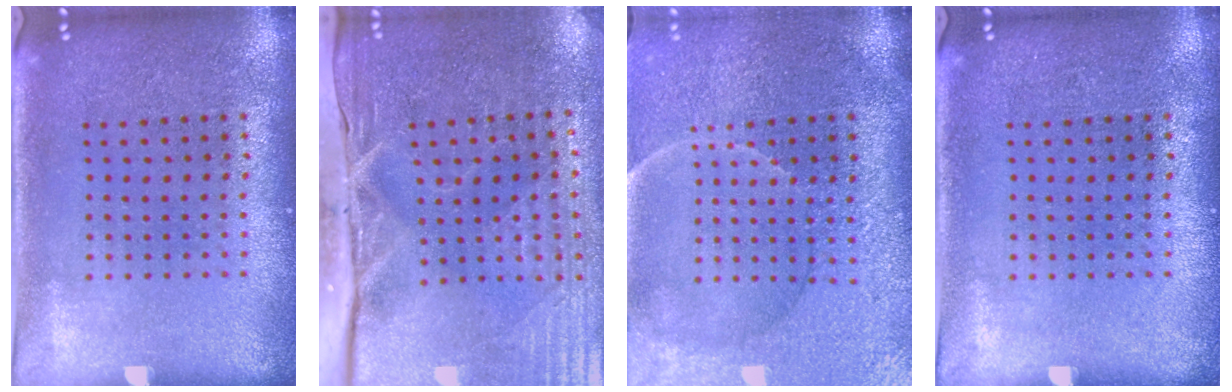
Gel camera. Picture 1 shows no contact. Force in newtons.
{"total": 4.8, "press": 4.0, "slide": 2.5}
{"total": 3.8, "press": 3.6, "slide": 1.3}
{"total": 0.0}